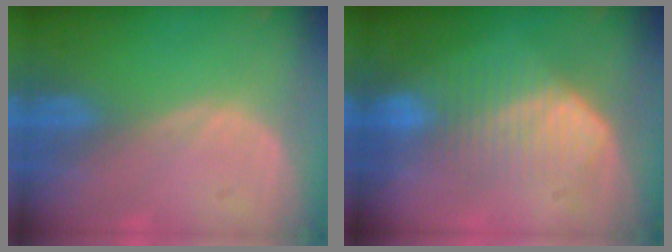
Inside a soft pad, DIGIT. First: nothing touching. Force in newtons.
{"total": 6.8, "press": 6.6, "slide": 1.4}